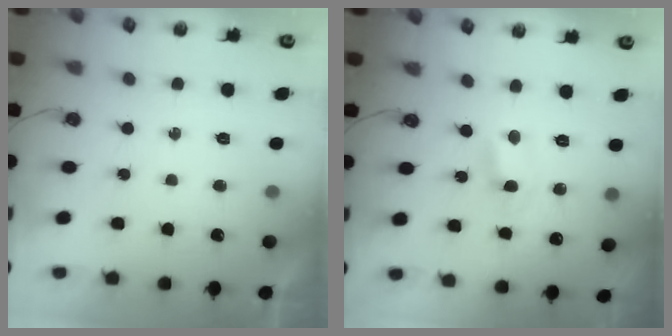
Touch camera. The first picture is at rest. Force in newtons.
{"total": 1.6, "press": 1.5, "slide": 0.2}